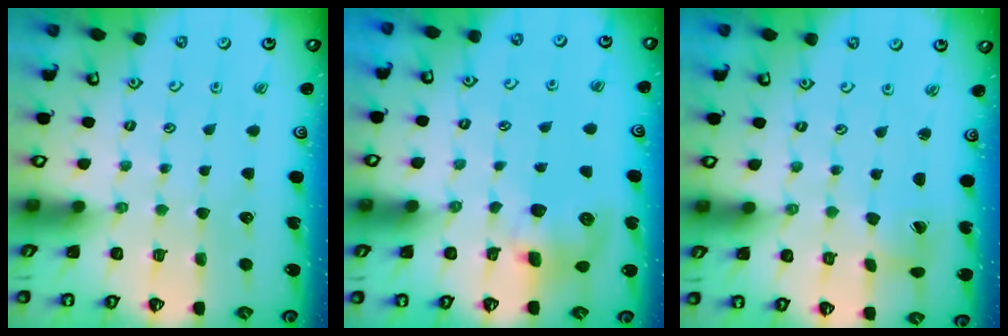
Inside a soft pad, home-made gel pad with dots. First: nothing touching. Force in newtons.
{"total": 9.2, "press": 9.2, "slide": 0.5}
{"total": 2.2, "press": 2.2, "slide": 0.3}